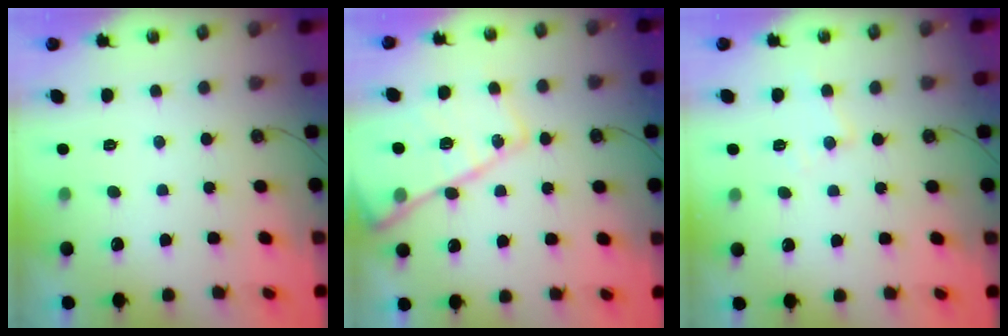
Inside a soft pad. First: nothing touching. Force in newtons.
{"total": 19.4, "press": 19.3, "slide": 1.6}
{"total": 6.6, "press": 6.6, "slide": 0.4}